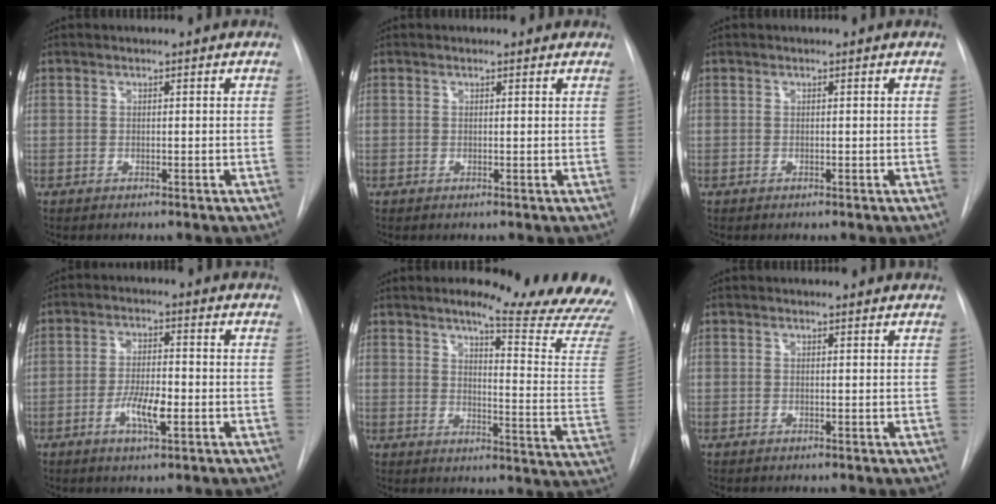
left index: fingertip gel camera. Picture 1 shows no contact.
{"total": 0.9, "force": [0.8, 0.4, 0.1], "torque": [-0.008, 0.001, 0.005]}
{"total": 0.0}
{"total": 5.5, "force": [-1.9, 1.3, 5.0], "torque": [-0.094, -0.002, -0.032]}
{"total": 19.7, "force": [17.7, 0.1, 8.7], "torque": [-0.107, -0.113, 0.199]}
{"total": 1.7, "force": [1.6, 0.4, 0.2], "torque": [-0.013, 0.006, 0.012]}